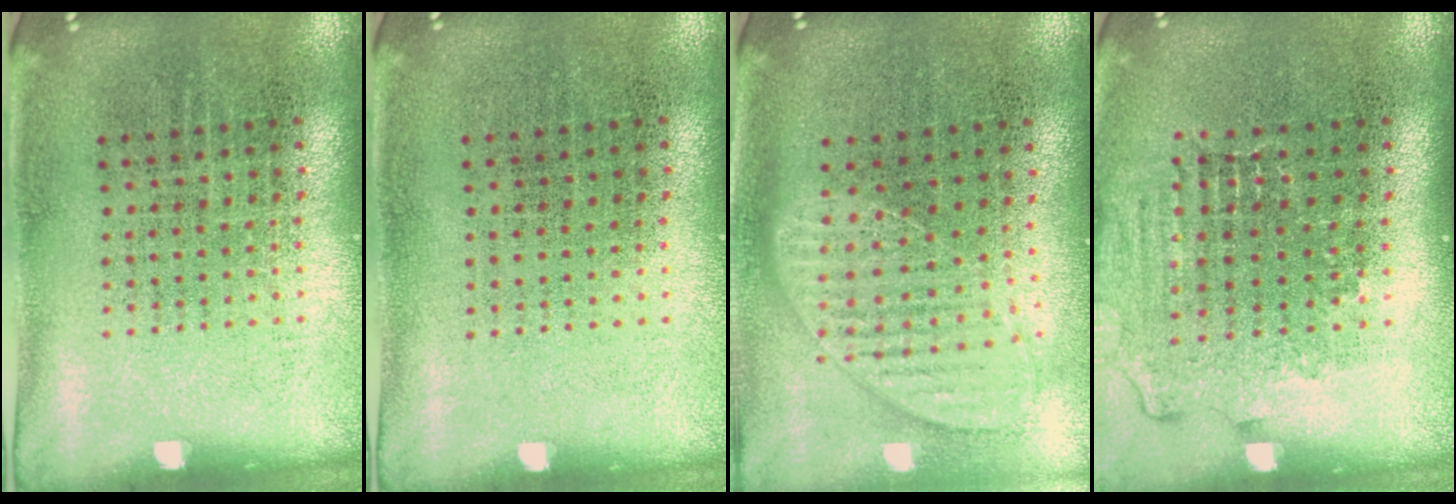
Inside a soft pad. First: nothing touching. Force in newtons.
{"total": 0.0}
{"total": 1.1, "press": 1.1, "slide": 0.2}
{"total": 1.4, "press": 1.2, "slide": 0.6}